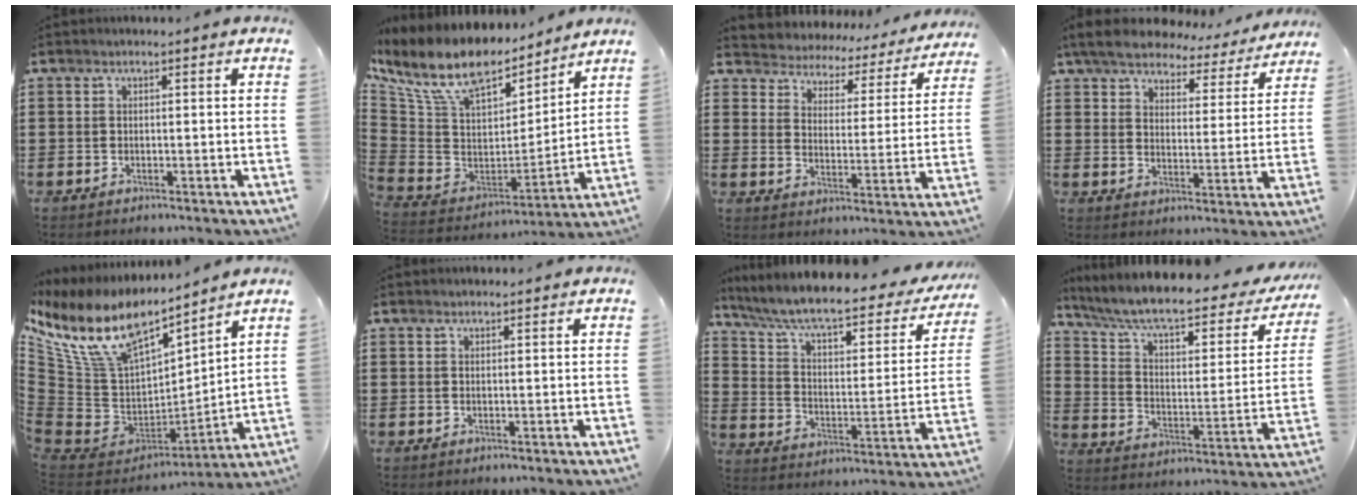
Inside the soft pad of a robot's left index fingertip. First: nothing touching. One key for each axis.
{"total": 12.1, "fx": 8.7, "fy": 4.9, "fz": 6.7, "tx": -0.167, "ty": -0.050, "tz": 0.156}
{"total": 3.3, "fx": 3.2, "fy": 0.7, "fz": -0.5, "tx": -0.016, "ty": -0.028, "tz": 0.046}
{"total": 6.0, "fx": 5.7, "fy": 1.3, "fz": 1.4, "tx": -0.058, "ty": -0.030, "tz": 0.099}
{"total": 13.1, "fx": 8.5, "fy": 6.4, "fz": 7.6, "tx": -0.200, "ty": -0.056, "tz": 0.151}
{"total": 0.8, "fx": 0.8, "fy": 0.1, "fz": 0.2, "tx": -0.005, "ty": 0.001, "tz": 0.015}
{"total": 7.8, "fx": 6.5, "fy": 1.0, "fz": 4.2, "tx": -0.109, "ty": -0.044, "tz": 0.106}
{"total": 8.0, "fx": 6.4, "fy": 1.2, "fz": 4.7, "tx": -0.116, "ty": -0.041, "tz": 0.105}